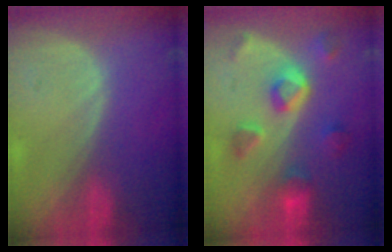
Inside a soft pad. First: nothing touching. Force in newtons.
{"total": 7.8, "press": 7.0, "slide": 3.5}